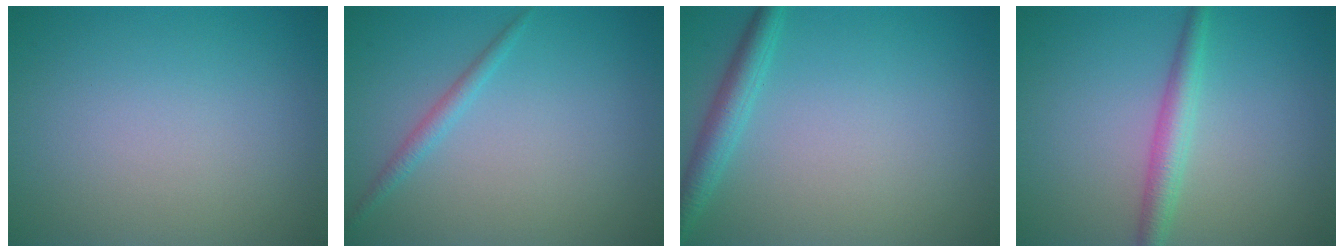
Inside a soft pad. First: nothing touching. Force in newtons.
{"total": 1.3, "press": 1.3, "slide": 0.0}
{"total": 2.5, "press": 2.5, "slide": 0.1}
{"total": 2.7, "press": 2.7, "slide": 0.0}